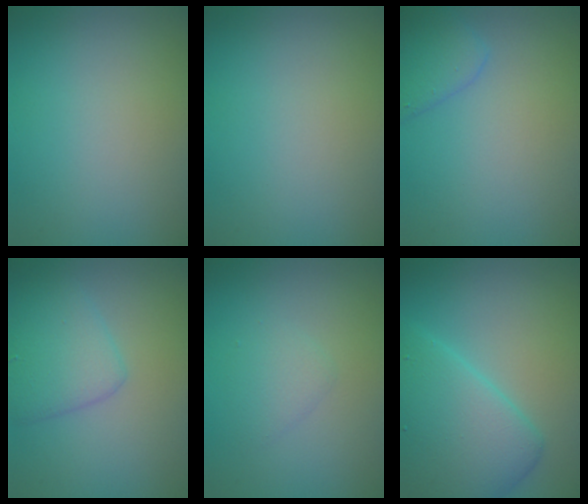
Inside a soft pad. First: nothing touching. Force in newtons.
{"total": 0.0}
{"total": 2.7, "press": 2.7, "slide": 0.2}
{"total": 3.5, "press": 3.5, "slide": 0.1}
{"total": 1.5, "press": 1.5, "slide": 0.1}
{"total": 7.2, "press": 7.2, "slide": 0.2}